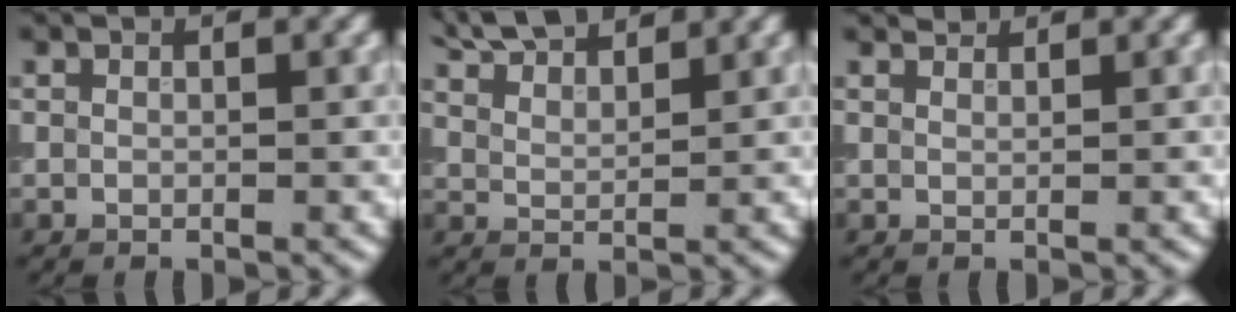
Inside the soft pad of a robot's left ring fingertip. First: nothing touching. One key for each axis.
{"total": 5.0, "fx": 4.6, "fy": 1.0, "fz": 1.7, "tx": -0.035, "ty": 0.014, "tz": 0.074}
{"total": 1.1, "fx": 1.1, "fy": 0.1, "fz": 0.2, "tx": -0.005, "ty": -0.002, "tz": 0.014}